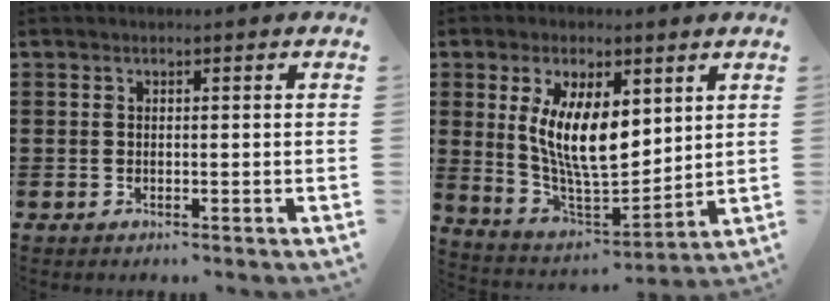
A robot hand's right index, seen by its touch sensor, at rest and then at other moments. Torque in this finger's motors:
{"motor_torque": [2.14, 0.00, 1.05, 0.21]}